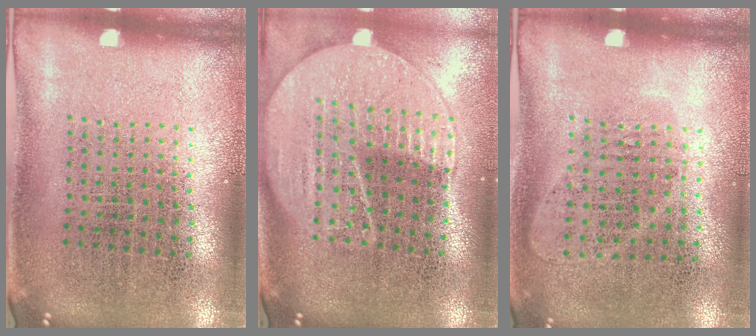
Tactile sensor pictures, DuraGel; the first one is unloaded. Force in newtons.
{"total": 2.0, "press": 1.8, "slide": 1.0}
{"total": 0.9, "press": 0.8, "slide": 0.4}